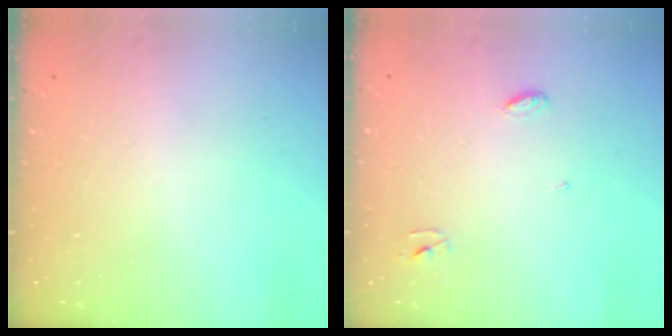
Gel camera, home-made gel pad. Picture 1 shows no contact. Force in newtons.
{"total": 3.3, "press": 3.3, "slide": 0.3}